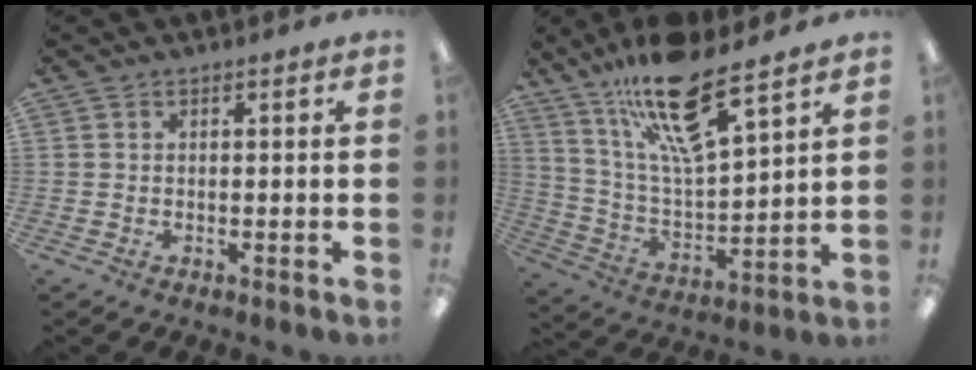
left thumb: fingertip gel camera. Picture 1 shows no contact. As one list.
[{"total": 18.3, "force": [13.2, 4.7, 11.8], "torque": [-0.217, -0.070, 0.222]}]